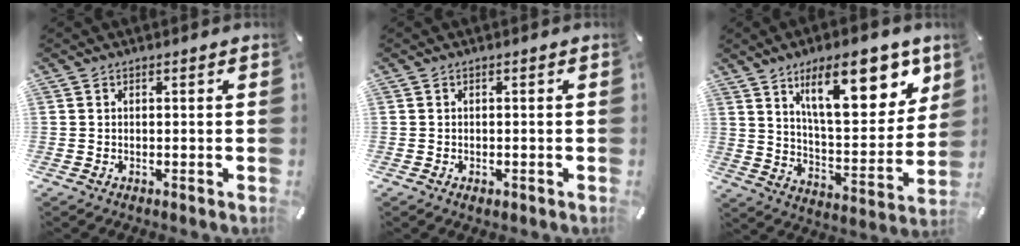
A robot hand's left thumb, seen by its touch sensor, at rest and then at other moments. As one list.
[{"total": 0.7, "force": [-0.5, 0.5, 0.3], "torque": [-0.007, 0.000, -0.009]}, {"total": 20.3, "force": [11.0, 8.2, 15.0], "torque": [-0.219, -0.048, 0.173]}]